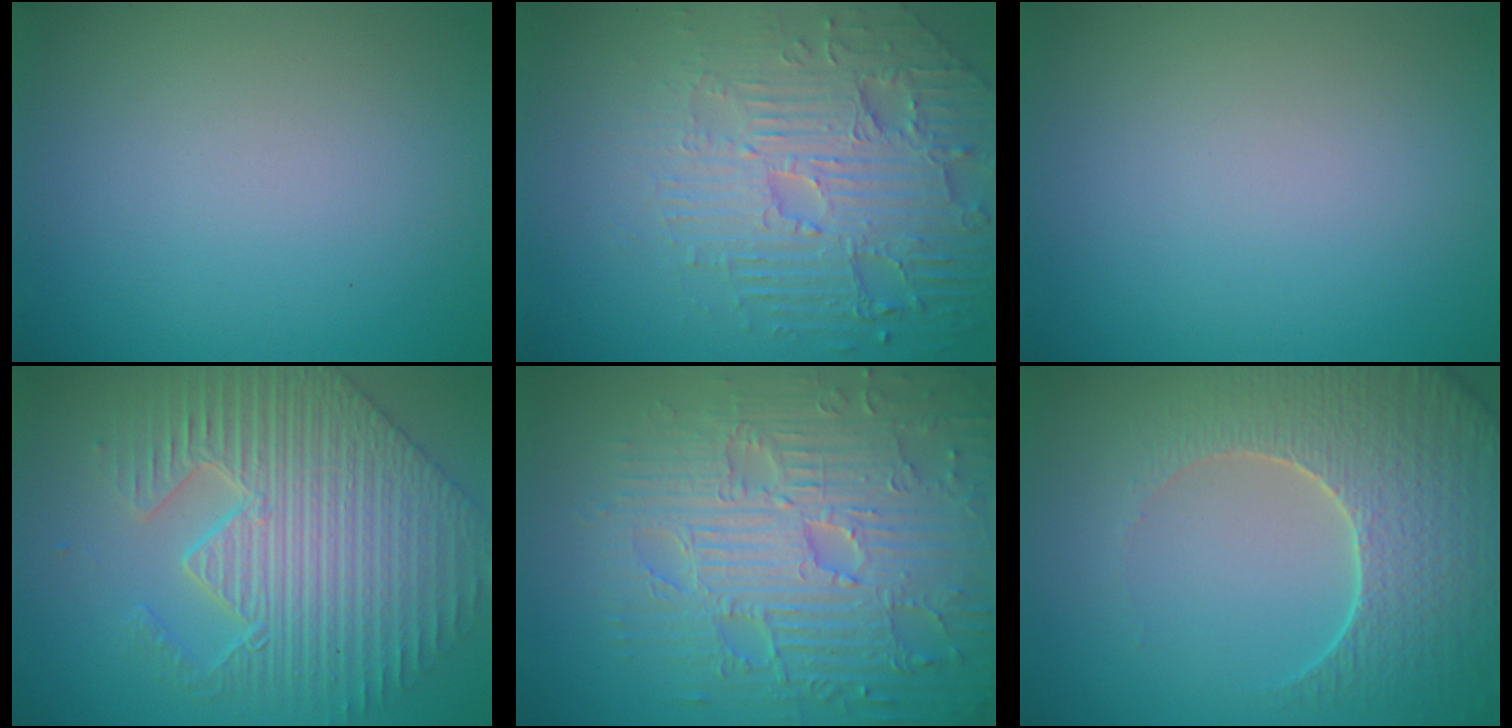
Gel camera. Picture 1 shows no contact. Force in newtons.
{"total": 6.9, "press": 5.3, "slide": 4.4}
{"total": 0.0}
{"total": 6.7, "press": 5.7, "slide": 3.6}
{"total": 9.4, "press": 6.8, "slide": 6.4}
{"total": 6.1, "press": 5.2, "slide": 3.2}